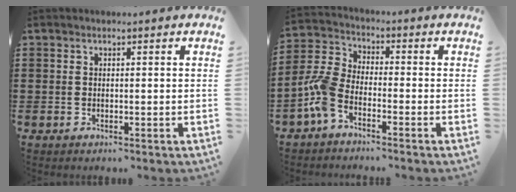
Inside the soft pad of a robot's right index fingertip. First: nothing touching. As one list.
[{"total": 5.8, "force": [-3.8, 2.6, 3.6], "torque": [-0.107, -0.009, -0.083]}]